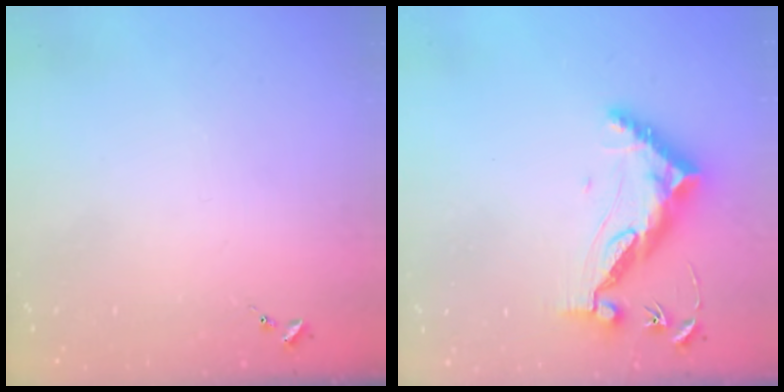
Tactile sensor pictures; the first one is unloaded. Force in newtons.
{"total": 10.7, "press": 10.6, "slide": 0.9}